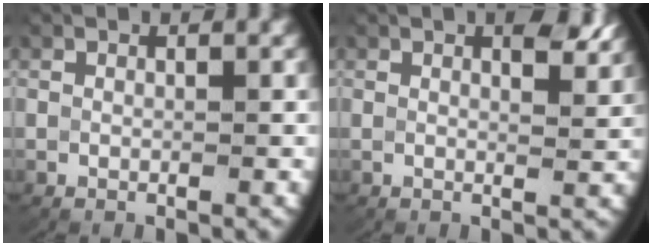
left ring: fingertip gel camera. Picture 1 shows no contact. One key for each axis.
{"total": 2.7, "fx": 1.8, "fy": 0.4, "fz": 2.0, "tx": -0.029, "ty": -0.009, "tz": 0.028}